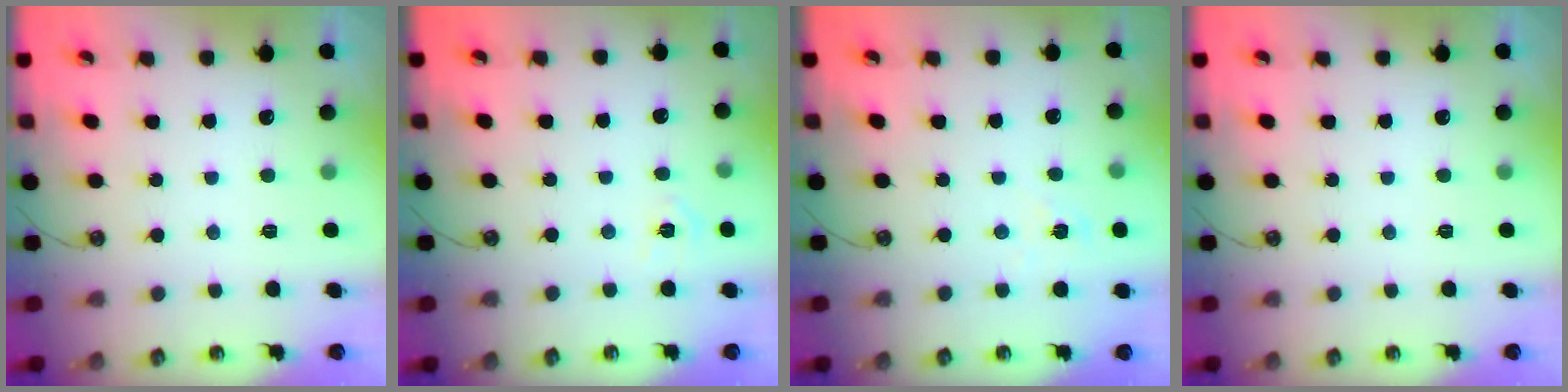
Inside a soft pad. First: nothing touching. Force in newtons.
{"total": 5.1, "press": 5.0, "slide": 0.5}
{"total": 5.6, "press": 5.6, "slide": 0.4}
{"total": 0.0}